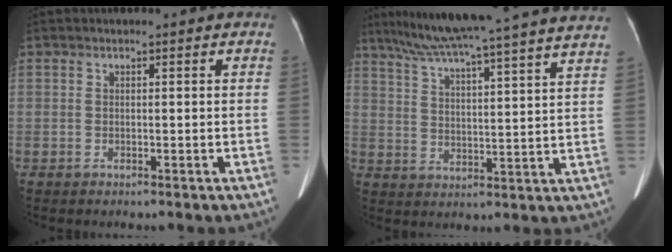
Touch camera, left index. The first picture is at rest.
{"total": 26.0, "force": [22.5, -0.8, 13.0], "torque": [-0.218, -0.008, 0.302]}